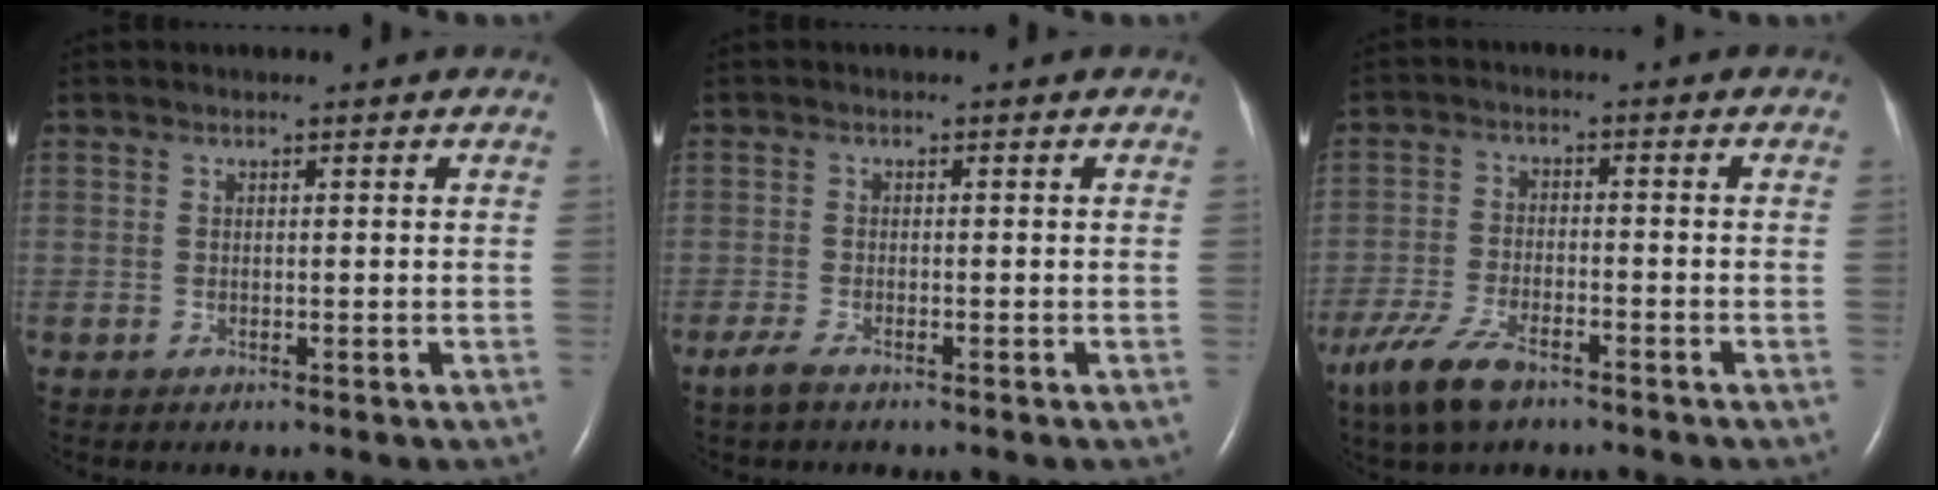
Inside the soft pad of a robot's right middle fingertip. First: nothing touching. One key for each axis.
{"total": 2.1, "fx": -1.5, "fy": 0.4, "fz": 1.3, "tx": -0.039, "ty": -0.006, "tz": -0.031}
{"total": 7.8, "fx": -5.5, "fy": 2.5, "fz": 5.0, "tx": -0.112, "ty": -0.014, "tz": -0.102}